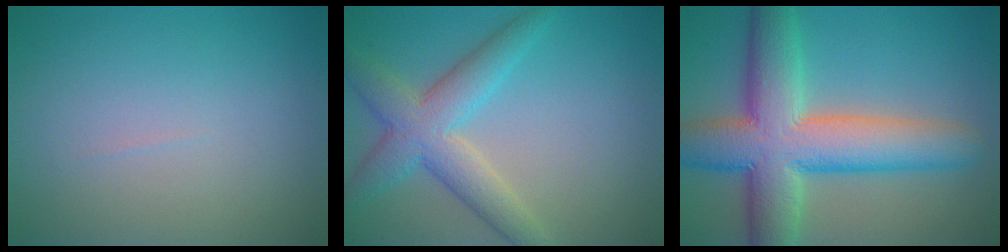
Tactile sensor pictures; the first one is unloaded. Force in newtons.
{"total": 5.6, "press": 5.6, "slide": 0.1}
{"total": 11.1, "press": 11.1, "slide": 0.5}